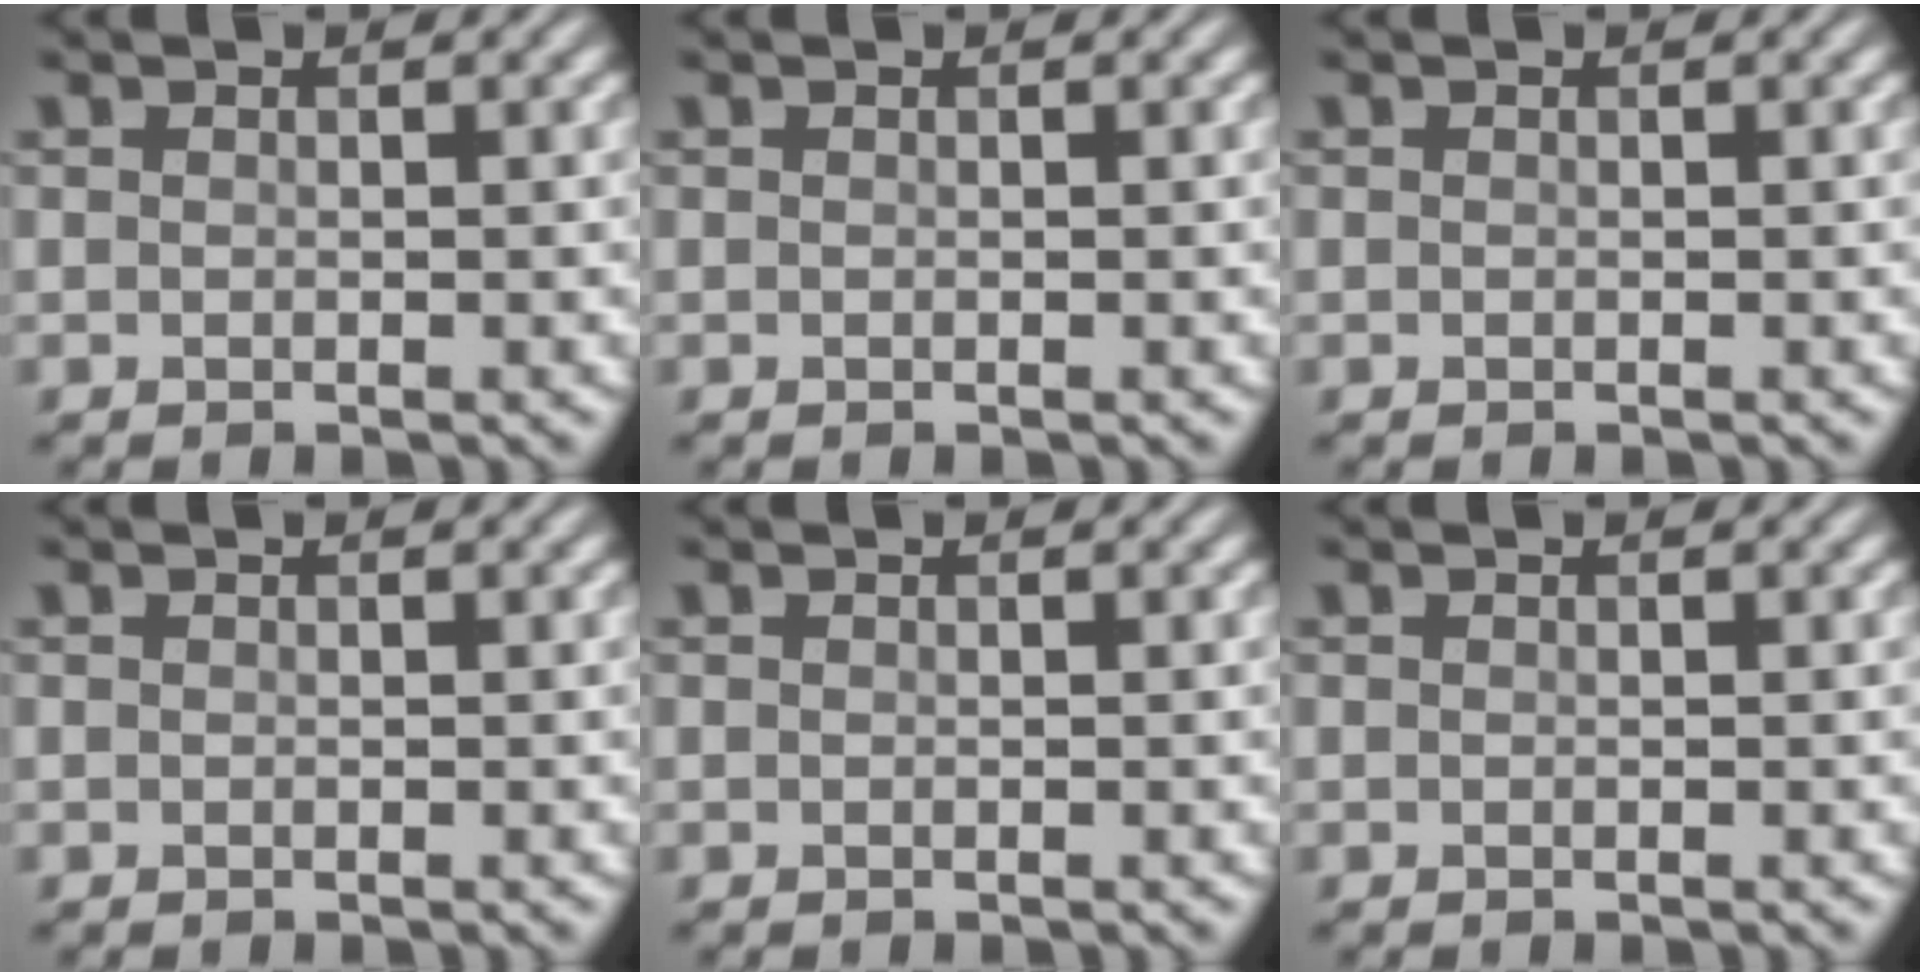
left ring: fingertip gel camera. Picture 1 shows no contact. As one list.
[{"total": 0.0}, {"total": 0.0}, {"total": 0.0}, {"total": 0.0}, {"total": 0.0}]